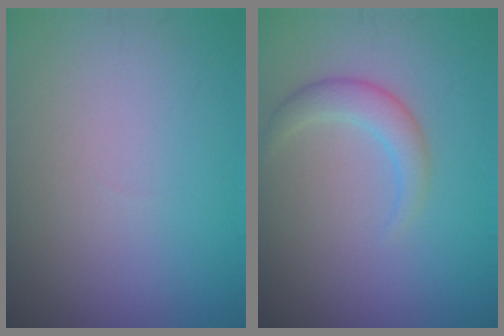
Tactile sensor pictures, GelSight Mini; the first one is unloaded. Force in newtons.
{"total": 2.4, "press": 2.4, "slide": 0.2}